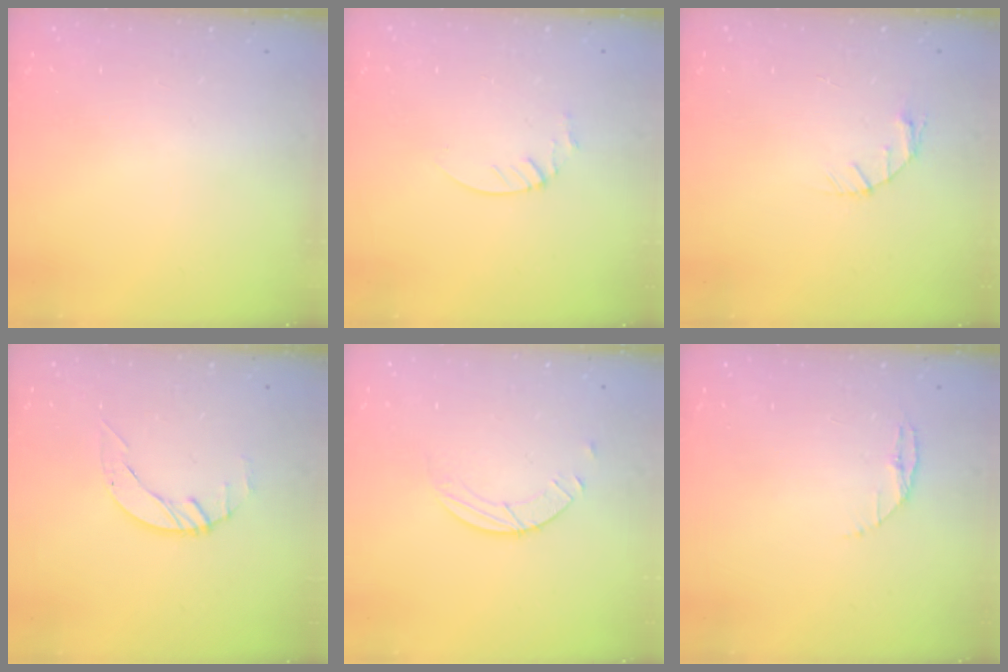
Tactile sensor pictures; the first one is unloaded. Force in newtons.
{"total": 2.1, "press": 2.1, "slide": 0.2}
{"total": 3.7, "press": 3.7, "slide": 0.5}
{"total": 2.9, "press": 2.8, "slide": 0.3}
{"total": 2.6, "press": 2.6, "slide": 0.3}
{"total": 3.4, "press": 3.4, "slide": 0.4}